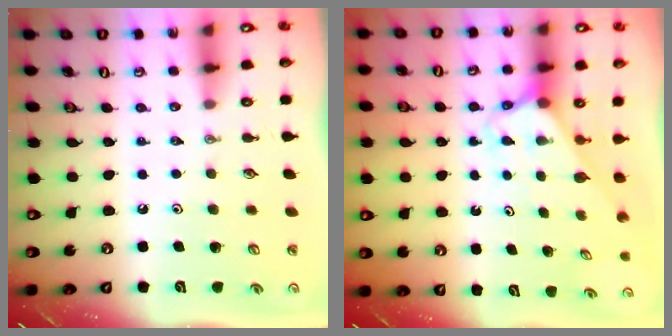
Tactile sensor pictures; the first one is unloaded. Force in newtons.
{"total": 2.5, "press": 2.5, "slide": 0.2}